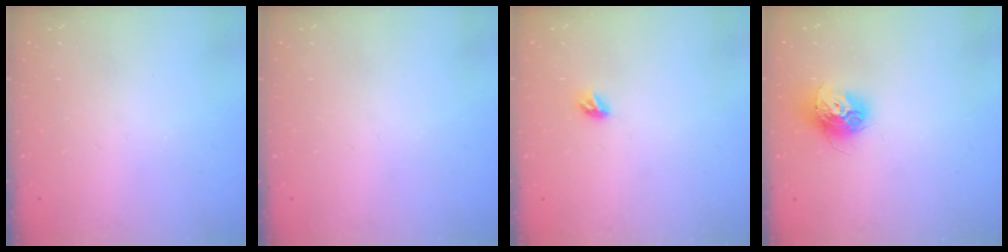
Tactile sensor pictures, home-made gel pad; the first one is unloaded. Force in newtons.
{"total": 0.0}
{"total": 4.5, "press": 4.4, "slide": 0.9}
{"total": 12.2, "press": 12.1, "slide": 1.0}